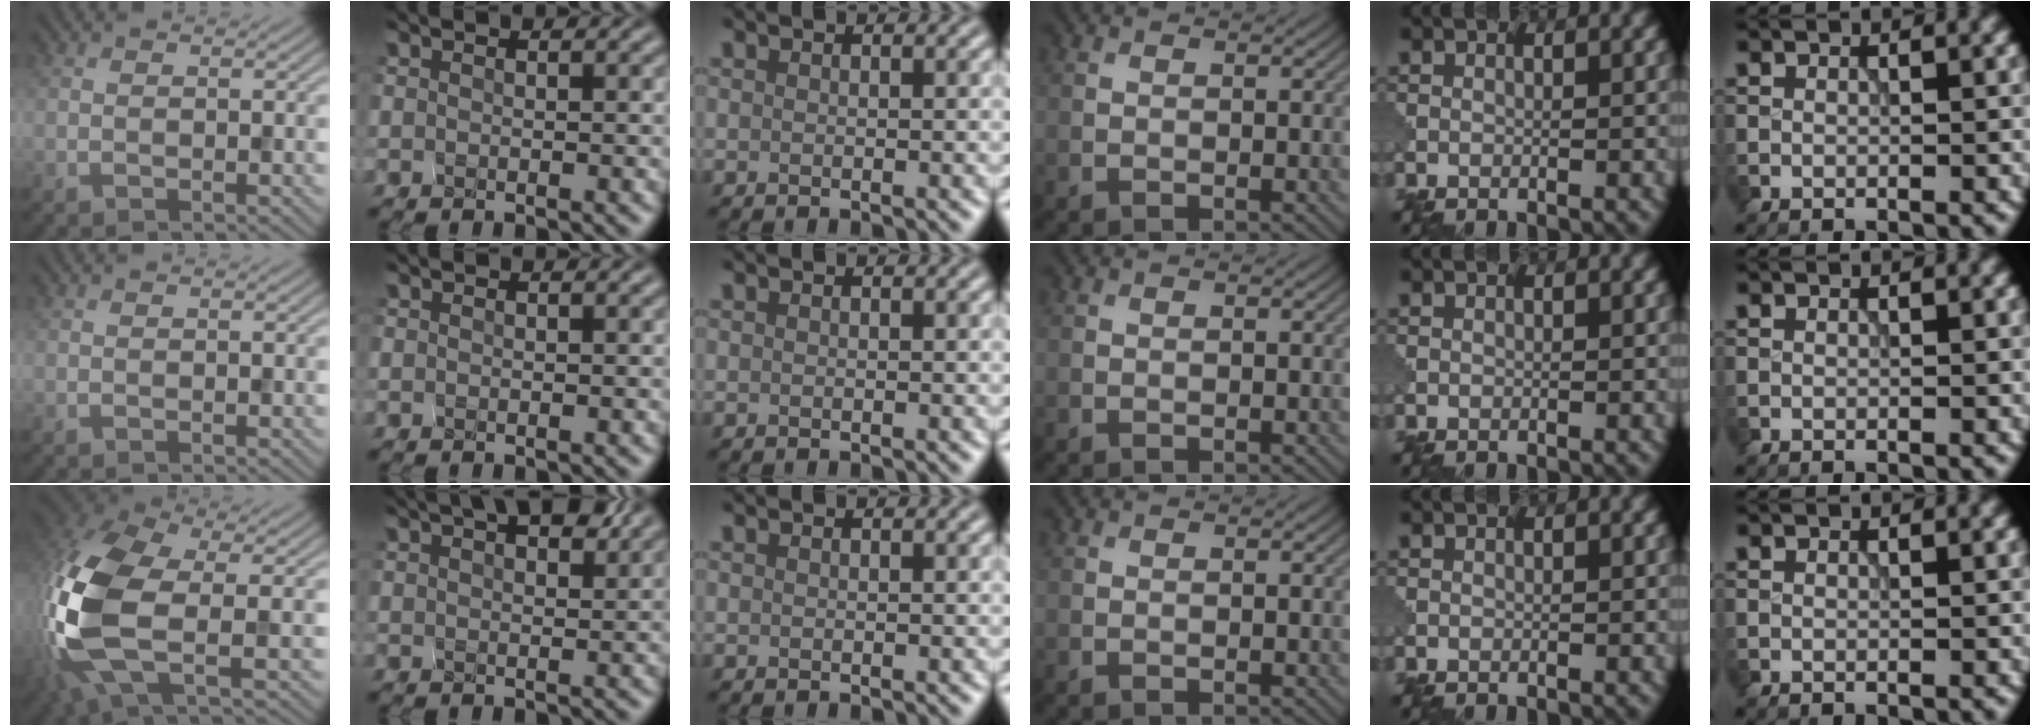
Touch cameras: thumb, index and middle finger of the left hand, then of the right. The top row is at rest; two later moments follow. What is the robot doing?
{"motion": "squeeze", "object": "clothespin"}